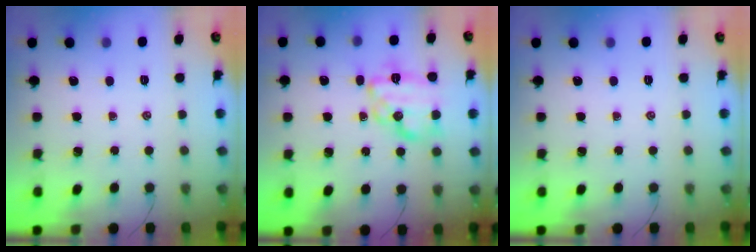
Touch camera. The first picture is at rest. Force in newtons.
{"total": 14.7, "press": 14.7, "slide": 1.0}
{"total": 0.0}